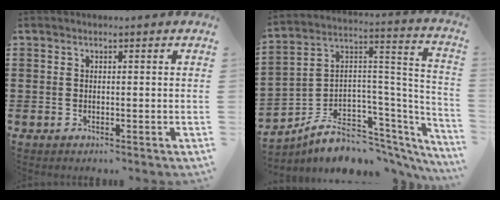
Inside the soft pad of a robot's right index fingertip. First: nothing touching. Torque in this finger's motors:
{"motor_torque": [-2.14, 0.00, -0.06, -0.21]}